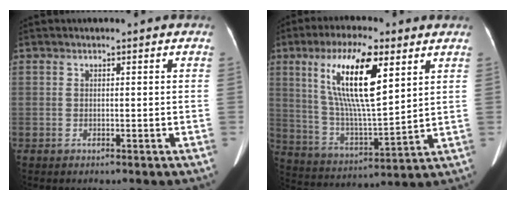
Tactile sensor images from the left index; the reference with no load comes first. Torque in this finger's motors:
{"motor_torque": [1.82, -0.32, 1.05, 0.21]}